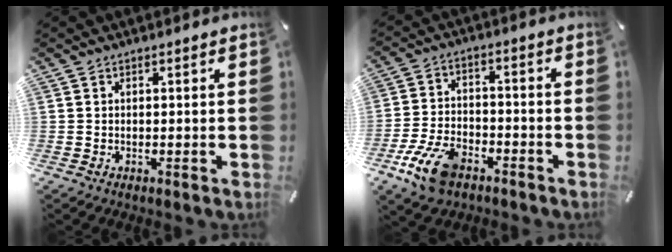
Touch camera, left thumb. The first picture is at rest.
{"total": 11.4, "force": [-6.7, 6.2, 6.9], "torque": [-0.137, 0.034, -0.120]}